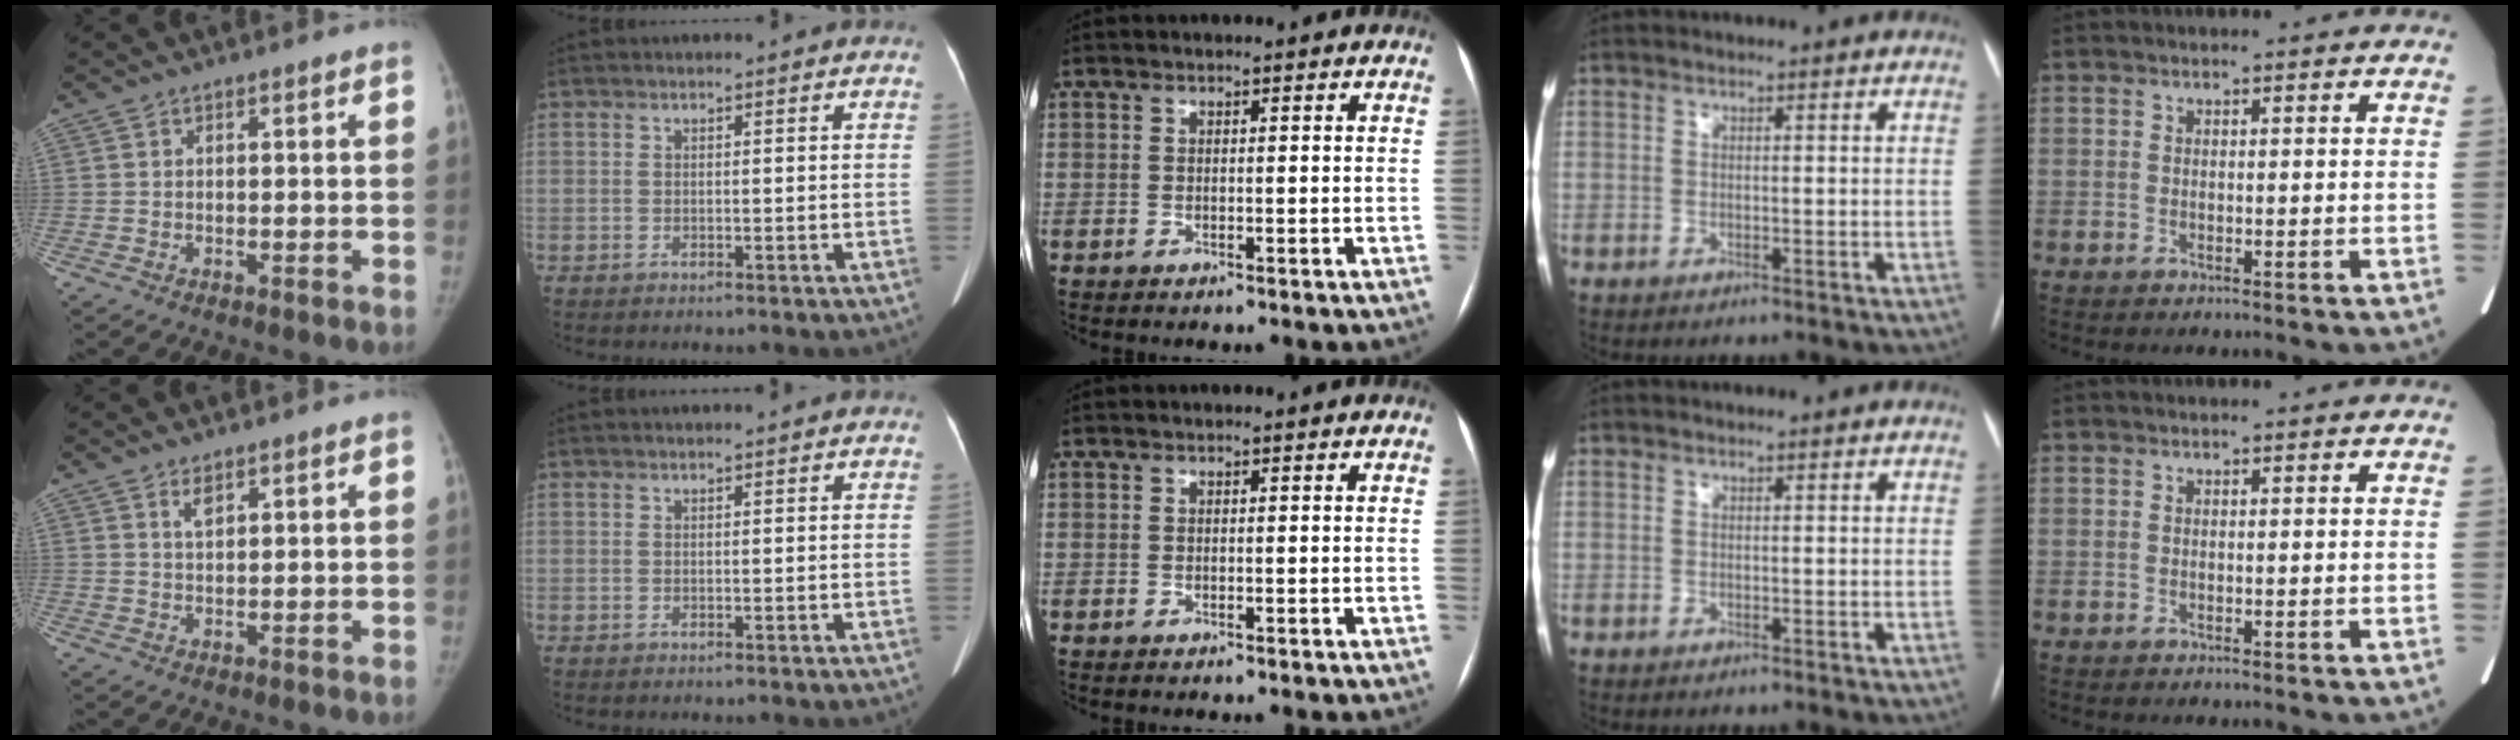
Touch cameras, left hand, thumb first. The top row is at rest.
{"thumb": {"total": 2.1, "force": [1.4, 0.9, 1.3], "torque": [-0.018, -0.009, 0.028]}, "index": {"total": 1.2, "force": [1.1, -0.1, 0.3], "torque": [-0.008, 0.014, 0.018]}}